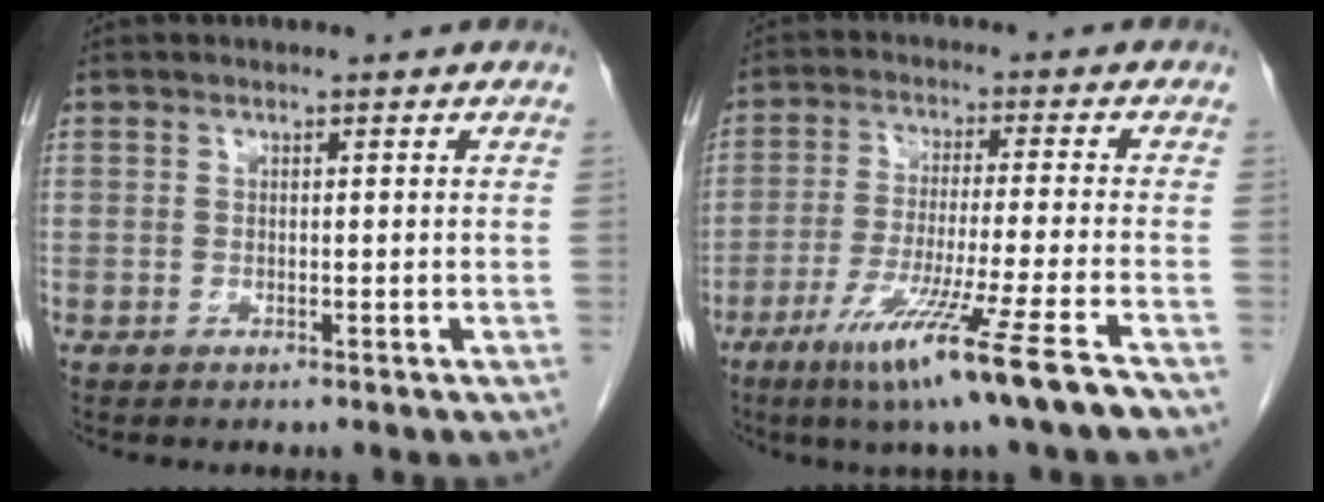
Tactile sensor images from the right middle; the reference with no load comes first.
{"total": 13.4, "force": [-8.3, -1.7, 10.3], "torque": [-0.181, -0.046, -0.136]}